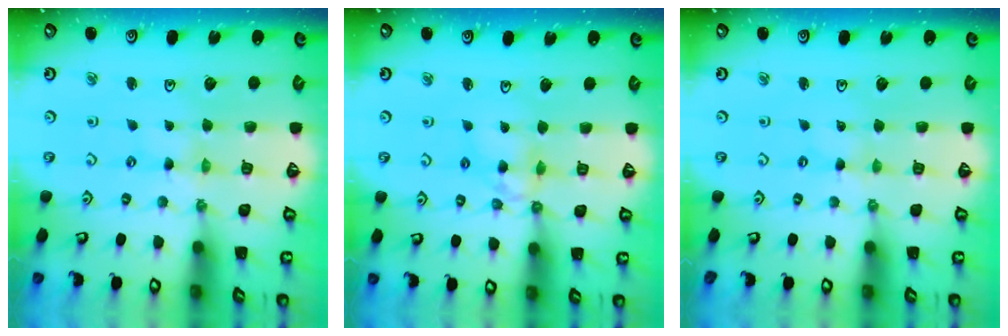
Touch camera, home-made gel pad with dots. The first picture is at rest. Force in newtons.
{"total": 8.3, "press": 8.2, "slide": 0.9}
{"total": 0.0}